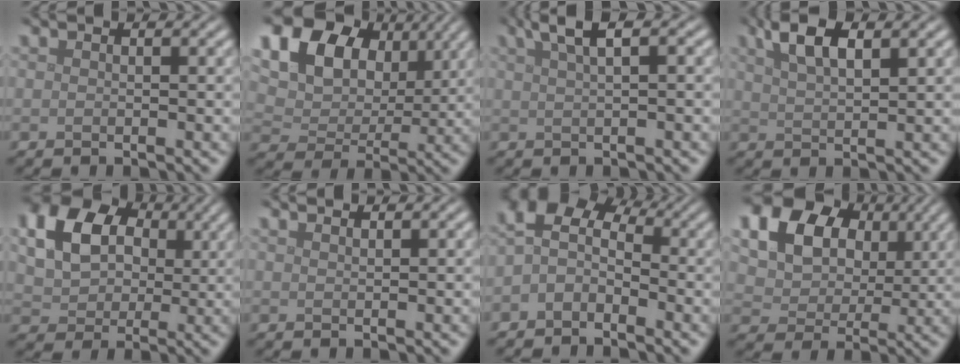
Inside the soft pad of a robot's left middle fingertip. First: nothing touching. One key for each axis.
{"total": 15.5, "fx": 7.2, "fy": 10.9, "fz": 8.4, "tx": -0.194, "ty": 0.056, "tz": 0.131}
{"total": 3.6, "fx": 2.0, "fy": 1.0, "fz": 2.8, "tx": -0.037, "ty": 0.014, "tz": 0.031}
{"total": 4.5, "fx": 2.6, "fy": 1.6, "fz": 3.4, "tx": -0.066, "ty": 0.009, "tz": 0.045}
{"total": 13.0, "fx": 4.5, "fy": 9.9, "fz": 7.1, "tx": -0.150, "ty": 0.034, "tz": 0.088}
{"total": 1.2, "fx": 1.1, "fy": 0.3, "fz": 0.5, "tx": -0.001, "ty": -0.002, "tz": 0.009}
{"total": 4.1, "fx": -0.9, "fy": 2.8, "fz": 2.9, "tx": -0.056, "ty": 0.011, "tz": -0.033}
{"total": 19.6, "fx": 8.8, "fy": 14.9, "fz": 9.2, "tx": -0.220, "ty": 0.028, "tz": 0.160}